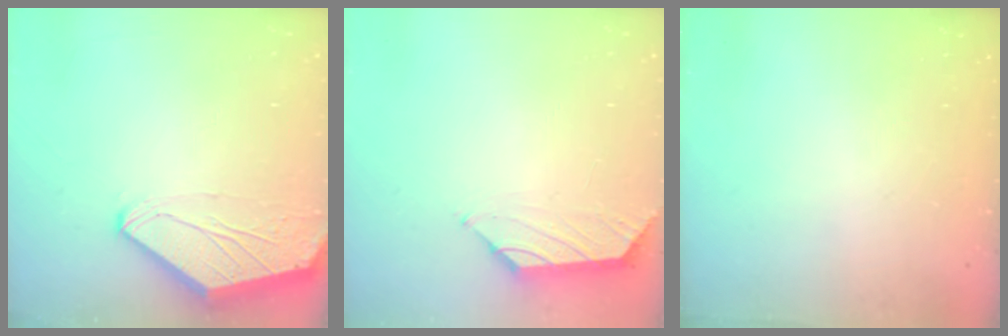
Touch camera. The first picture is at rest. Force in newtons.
{"total": 0.6, "press": 0.4, "slide": 0.4}
{"total": 0.0}